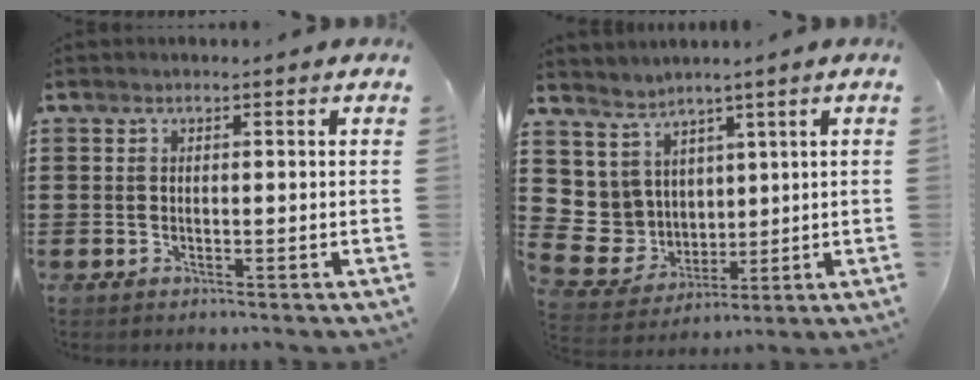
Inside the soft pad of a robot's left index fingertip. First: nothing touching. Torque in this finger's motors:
{"motor_torque": [1.20, -0.94, 0.00, 0.01]}